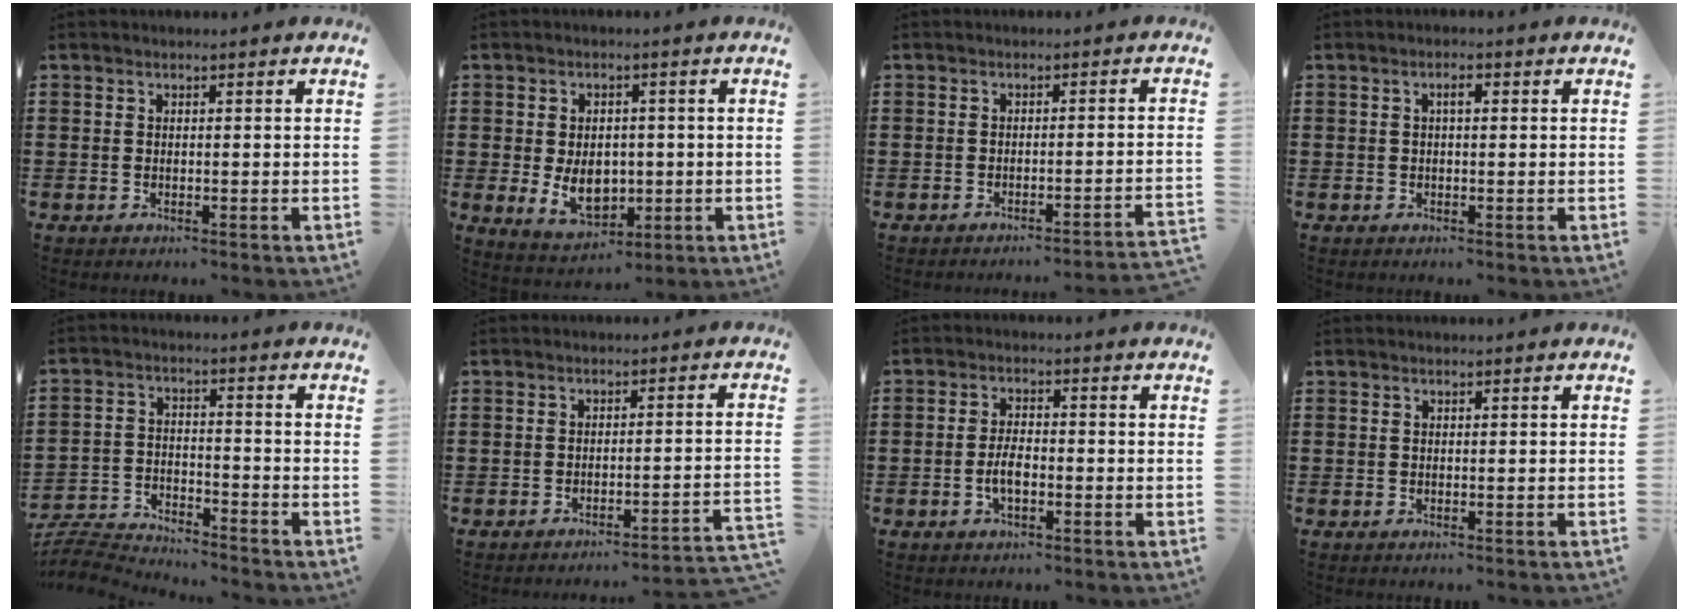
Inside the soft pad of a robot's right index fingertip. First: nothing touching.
{"total": 6.6, "force": [-0.8, 4.6, 4.7], "torque": [-0.072, -0.003, -0.019]}
{"total": 2.0, "force": [-1.8, -0.4, 0.9], "torque": [-0.015, -0.004, -0.037]}
{"total": 1.6, "force": [0.4, 0.6, 1.4], "torque": [-0.028, 0.007, 0.006]}
{"total": 5.4, "force": [-5.4, 0.6, 0.6], "torque": [-0.031, 0.000, -0.114]}
{"total": 2.8, "force": [-2.5, -0.6, 1.1], "torque": [-0.022, -0.010, -0.055]}
{"total": 3.6, "force": [-1.0, 1.6, 3.1], "torque": [-0.070, 0.000, -0.022]}
{"total": 0.0}